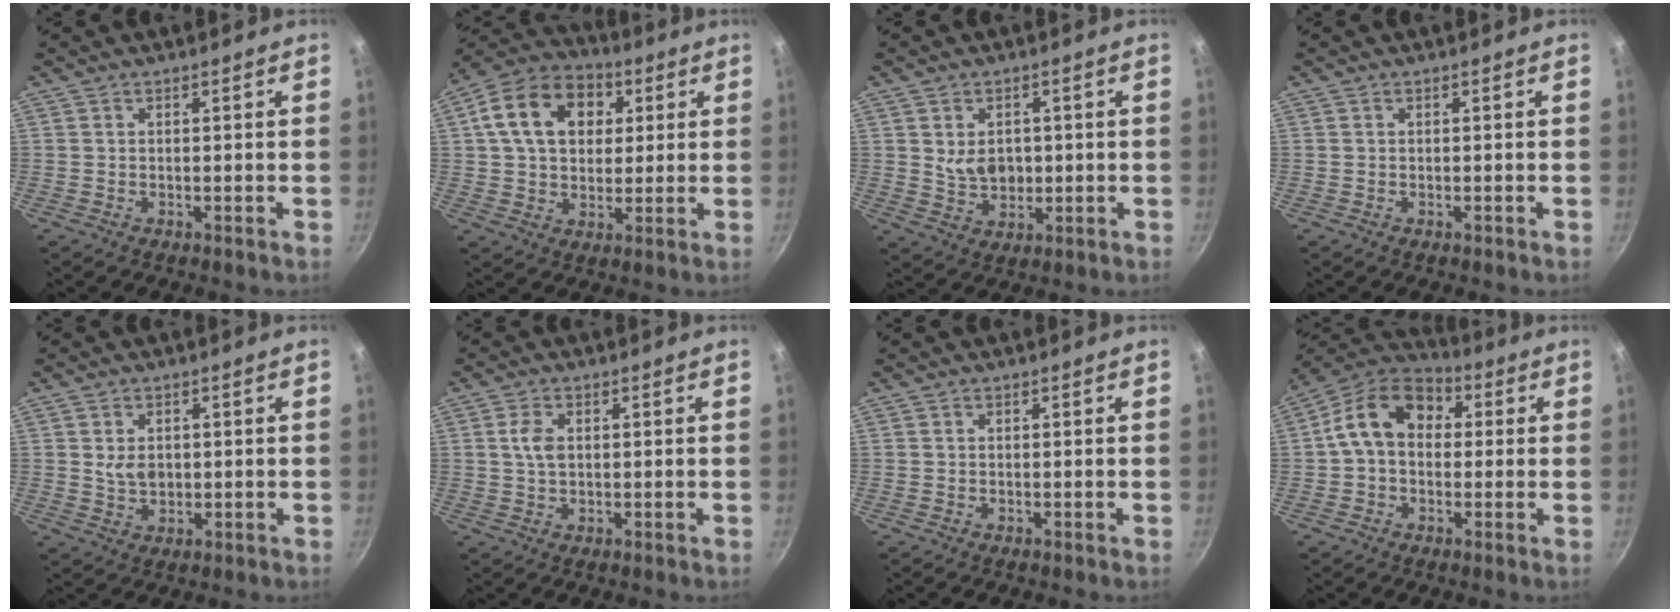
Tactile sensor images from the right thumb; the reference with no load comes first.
{"total": 16.1, "force": [4.3, 11.8, 10.1], "torque": [-0.150, 0.019, 0.058]}
{"total": 6.2, "force": [0.6, 4.7, 4.0], "torque": [-0.047, -0.011, 0.019]}
{"total": 0.0}
{"total": 4.0, "force": [0.5, 2.8, 2.7], "torque": [-0.041, -0.007, 0.014]}
{"total": 3.7, "force": [0.7, 2.3, 2.8], "torque": [-0.051, 0.002, 0.011]}
{"total": 0.0}
{"total": 12.9, "force": [1.7, 9.5, 8.6], "torque": [-0.115, 0.030, 0.006]}